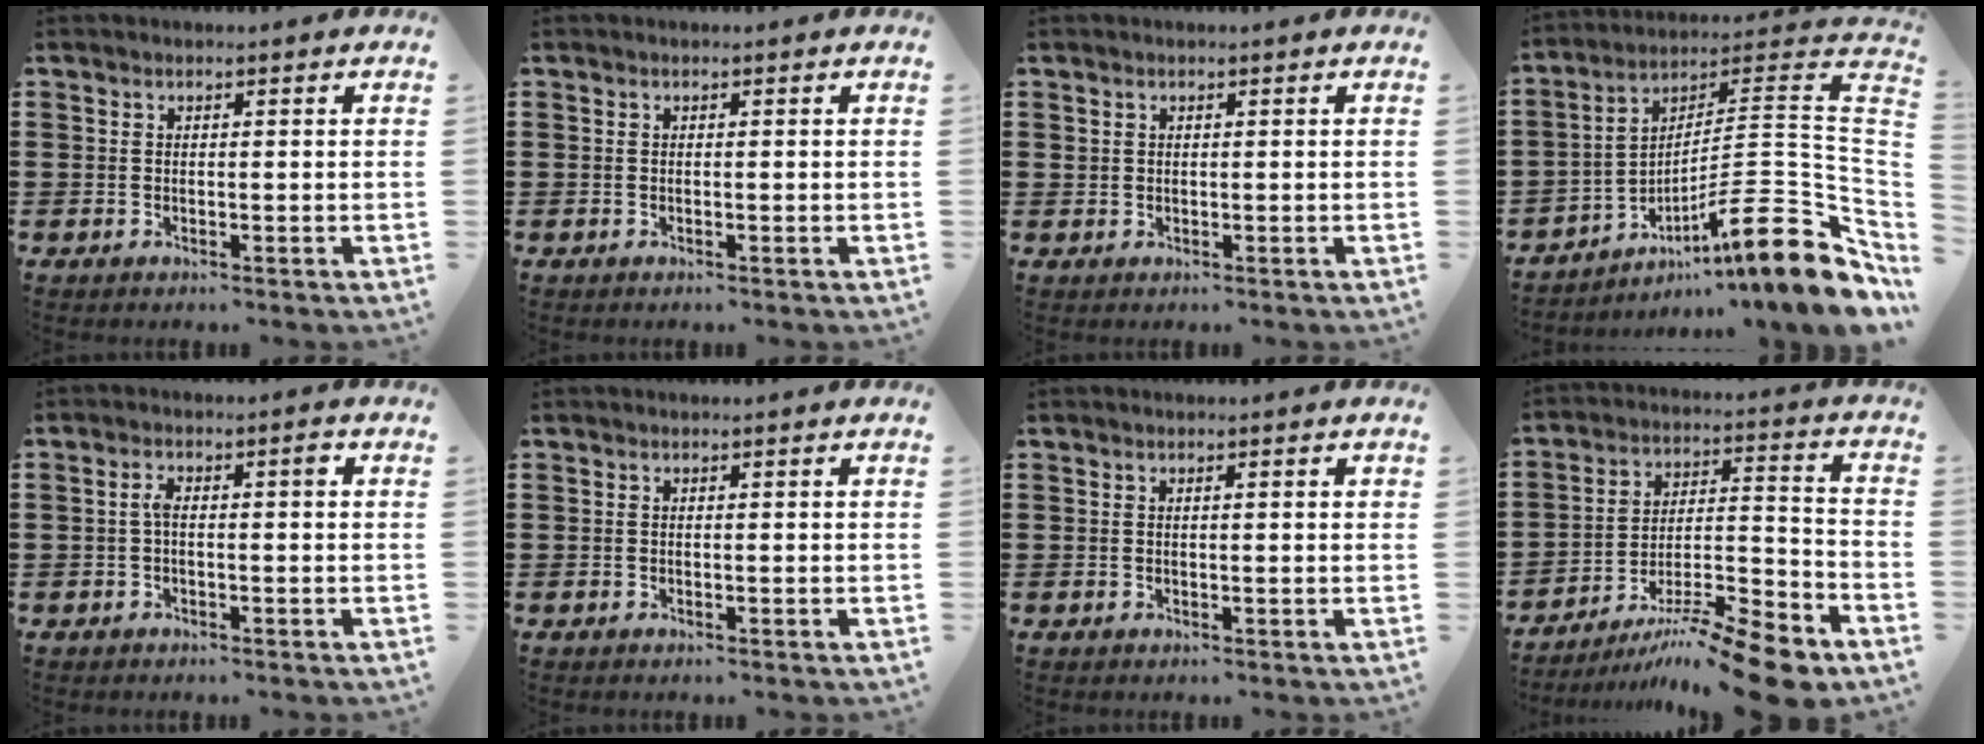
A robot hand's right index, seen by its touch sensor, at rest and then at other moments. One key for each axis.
{"total": 0.0}
{"total": 0.7, "fx": 0.4, "fy": 0.6, "fz": 0.1, "tx": -0.004, "ty": 0.001, "tz": 0.009}
{"total": 15.3, "fx": -7.5, "fy": 1.9, "fz": 13.2, "tx": -0.179, "ty": -0.002, "tz": -0.131}
{"total": 2.8, "fx": -0.1, "fy": 0.7, "fz": 2.7, "tx": -0.051, "ty": 0.005, "tz": -0.005}
{"total": 0.0}
{"total": 0.6, "fx": 0.2, "fy": 0.0, "fz": 0.6, "tx": -0.009, "ty": 0.000, "tz": 0.003}
{"total": 11.5, "fx": -9.6, "fy": 0.9, "fz": 6.3, "tx": -0.078, "ty": 0.033, "tz": -0.181}